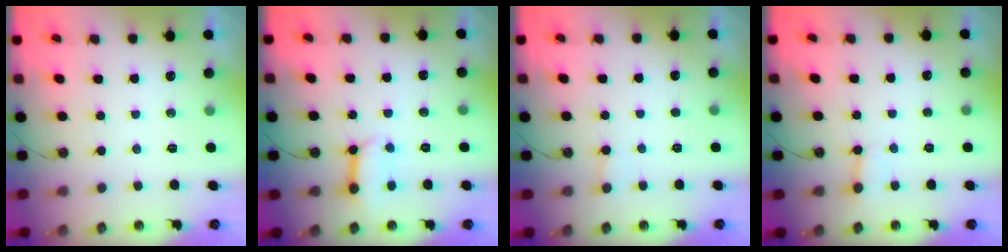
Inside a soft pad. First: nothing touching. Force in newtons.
{"total": 8.6, "press": 8.6, "slide": 0.4}
{"total": 2.0, "press": 2.0, "slide": 0.1}
{"total": 1.7, "press": 1.7, "slide": 0.0}